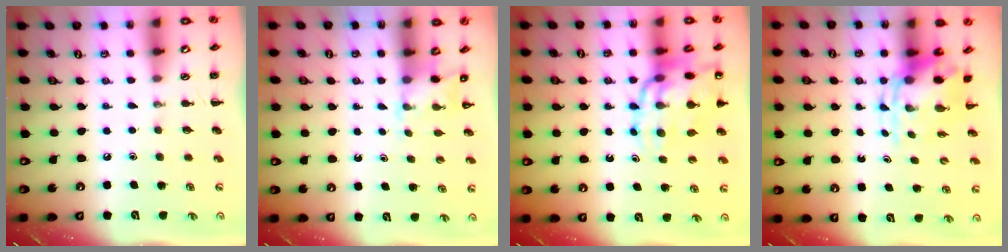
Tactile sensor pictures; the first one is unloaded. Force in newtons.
{"total": 3.0, "press": 2.8, "slide": 1.0}
{"total": 17.0, "press": 16.6, "slide": 3.9}
{"total": 6.5, "press": 6.5, "slide": 1.0}